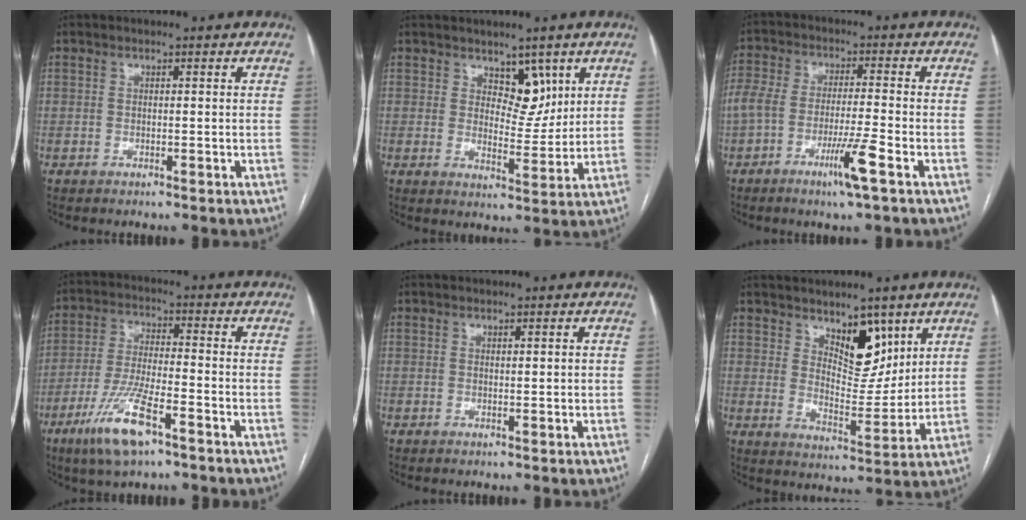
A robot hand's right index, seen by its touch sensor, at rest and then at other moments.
{"total": 5.5, "force": [3.2, 3.0, 3.3], "torque": [-0.038, -0.005, 0.054]}
{"total": 8.9, "force": [-4.4, 0.6, 7.7], "torque": [-0.164, 0.006, -0.080]}
{"total": 10.6, "force": [-6.0, 1.8, 8.5], "torque": [-0.175, -0.017, -0.111]}
{"total": 0.8, "force": [0.3, 0.2, 0.8], "torque": [-0.014, 0.001, 0.004]}
{"total": 8.4, "force": [5.1, 3.9, 5.4], "torque": [-0.080, -0.009, 0.090]}